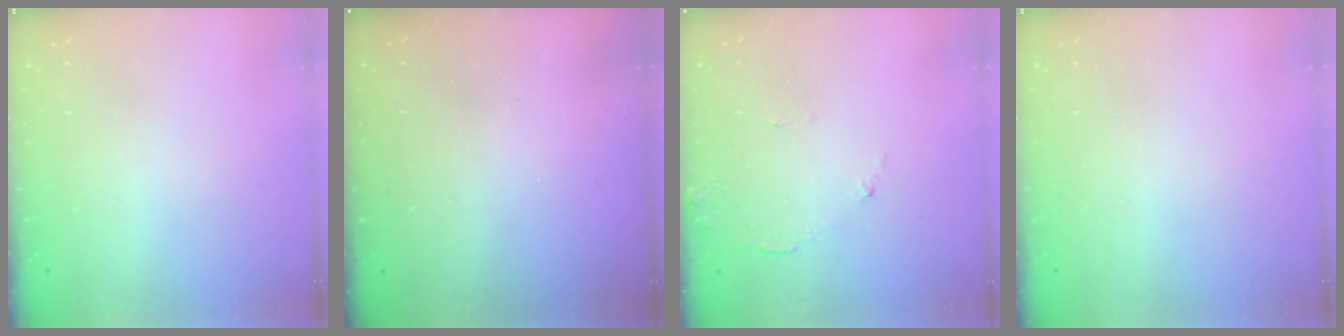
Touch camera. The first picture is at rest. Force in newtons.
{"total": 3.2, "press": 3.1, "slide": 0.8}
{"total": 7.8, "press": 7.8, "slide": 0.5}
{"total": 0.0}